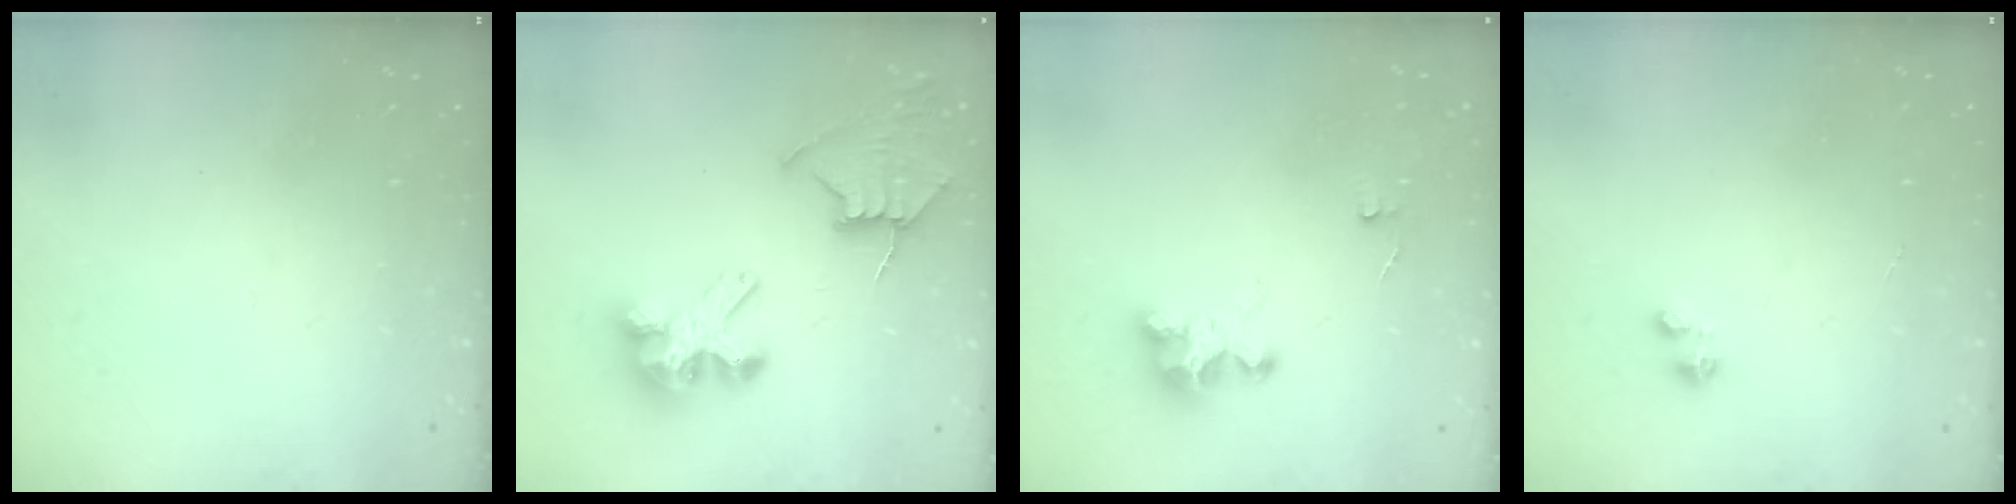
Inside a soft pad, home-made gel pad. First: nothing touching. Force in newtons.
{"total": 9.4, "press": 9.4, "slide": 0.7}
{"total": 4.9, "press": 4.8, "slide": 0.2}
{"total": 0.0}